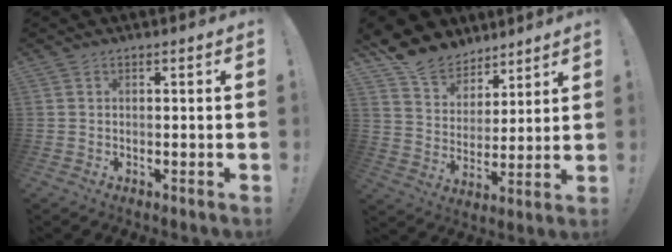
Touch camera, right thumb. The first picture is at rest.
{"total": 12.5, "force": [10.1, 7.0, 2.2], "torque": [-0.052, -0.078, 0.197]}